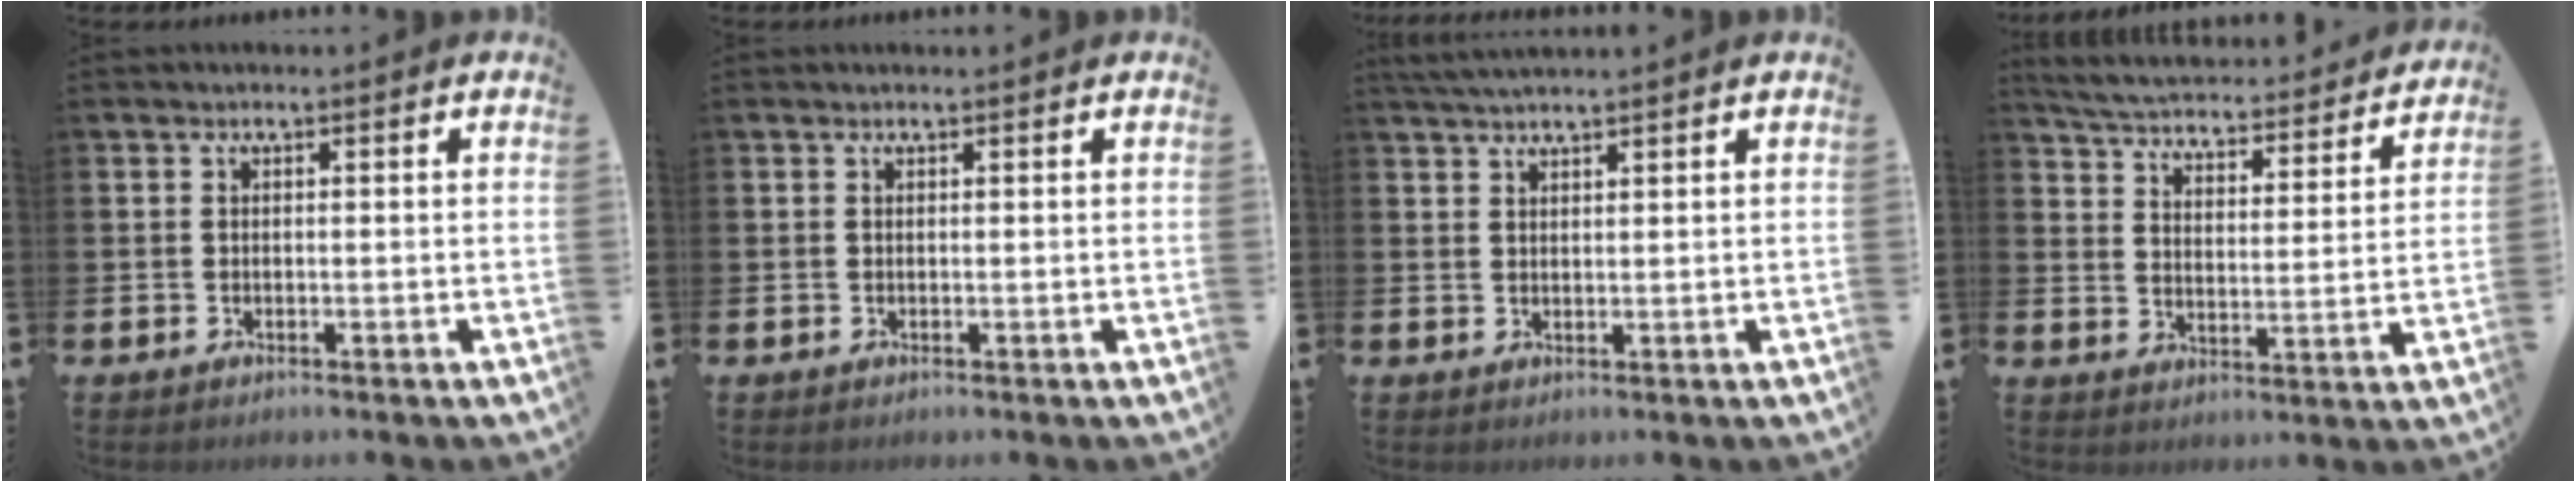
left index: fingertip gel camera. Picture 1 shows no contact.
{"total": 0.0}
{"total": 2.8, "force": [2.6, 0.0, 0.9], "torque": [-0.025, -0.001, 0.049]}
{"total": 4.8, "force": [4.6, 0.7, 1.0], "torque": [-0.042, -0.044, 0.074]}